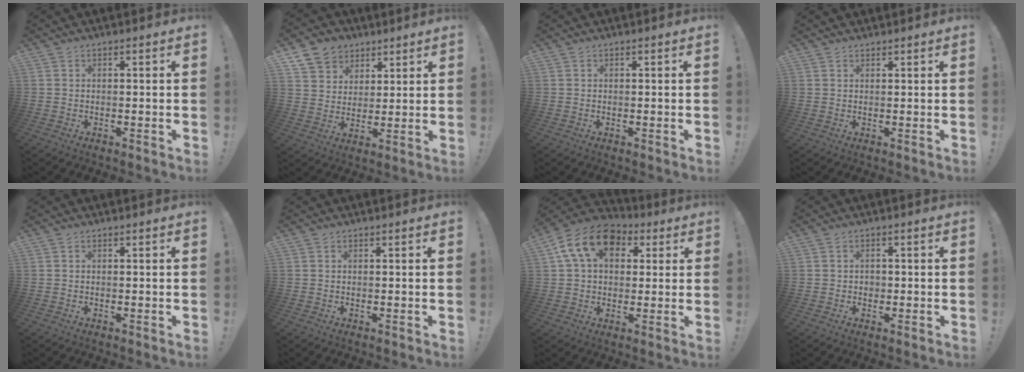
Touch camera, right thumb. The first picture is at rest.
{"total": 9.3, "force": [5.8, 7.0, 1.9], "torque": [-0.031, -0.038, 0.117]}
{"total": 0.0}
{"total": 1.2, "force": [1.1, 0.6, -0.1], "torque": [0.007, -0.005, 0.021]}
{"total": 0.0}
{"total": 0.0}
{"total": 15.0, "force": [5.3, 10.6, 9.2], "torque": [-0.151, -0.002, 0.103]}
{"total": 1.5, "force": [-0.3, 1.4, 0.6], "torque": [-0.005, 0.000, -0.007]}